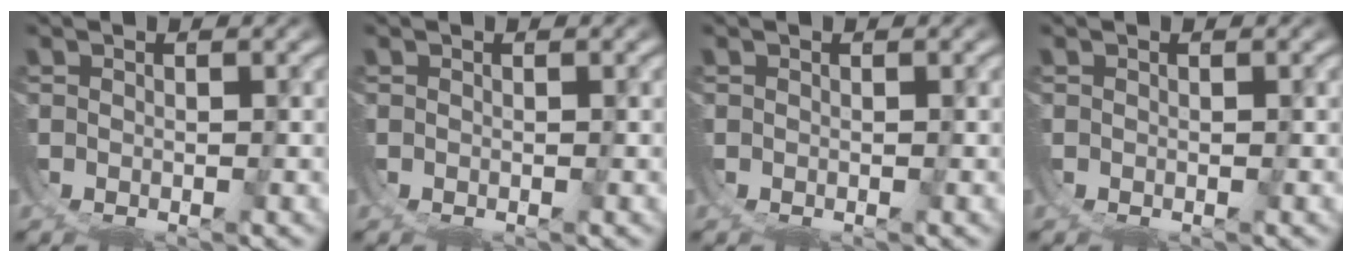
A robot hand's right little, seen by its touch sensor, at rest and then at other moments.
{"total": 0.0}
{"total": 0.0}
{"total": 0.0}